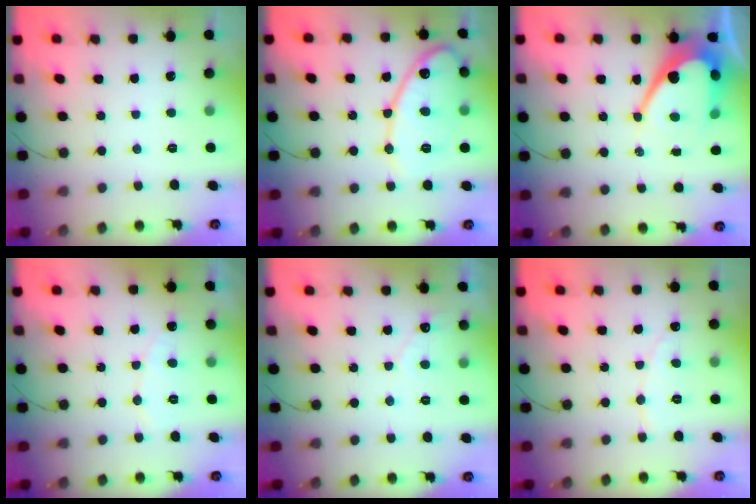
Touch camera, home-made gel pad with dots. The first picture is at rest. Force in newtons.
{"total": 14.4, "press": 14.4, "slide": 1.0}
{"total": 13.7, "press": 13.6, "slide": 1.2}
{"total": 5.1, "press": 5.1, "slide": 0.4}
{"total": 2.8, "press": 2.8, "slide": 0.1}
{"total": 2.9, "press": 2.9, "slide": 0.3}